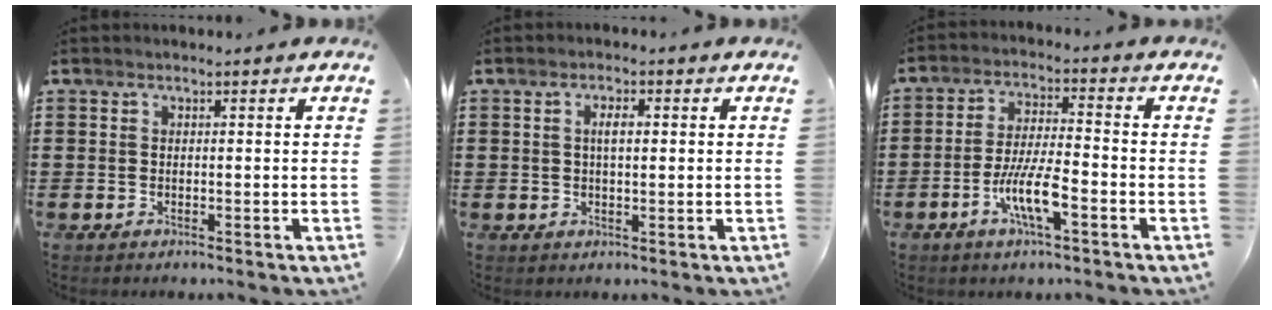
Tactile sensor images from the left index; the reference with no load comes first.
{"total": 2.7, "force": [0.4, 0.8, 2.5], "torque": [-0.050, 0.003, 0.005]}
{"total": 7.8, "force": [-3.4, 1.7, 6.8], "torque": [-0.142, -0.007, -0.068]}